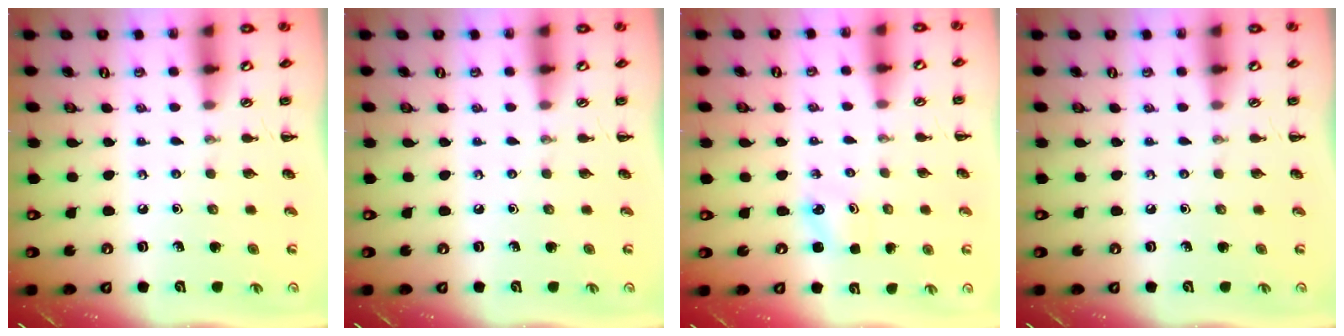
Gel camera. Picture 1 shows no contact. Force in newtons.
{"total": 0.0}
{"total": 1.8, "press": 1.7, "slide": 0.5}
{"total": 0.0}